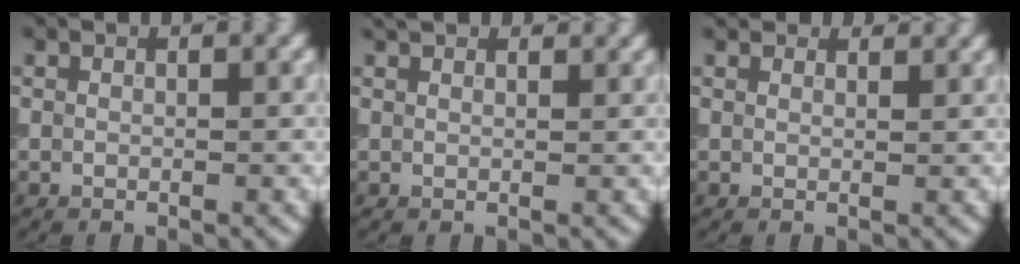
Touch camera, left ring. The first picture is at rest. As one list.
[{"total": 2.5, "force": [2.4, 0.4, 0.8], "torque": [-0.016, 0.007, 0.031]}, {"total": 3.3, "force": [3.0, 0.9, 0.9], "torque": [-0.019, 0.000, 0.036]}]